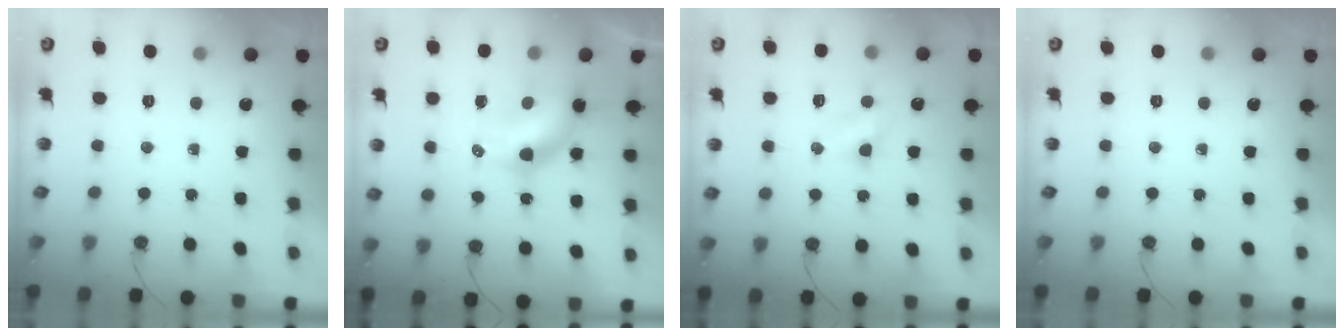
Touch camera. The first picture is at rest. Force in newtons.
{"total": 7.3, "press": 7.3, "slide": 0.3}
{"total": 5.2, "press": 5.2, "slide": 0.5}
{"total": 0.0}